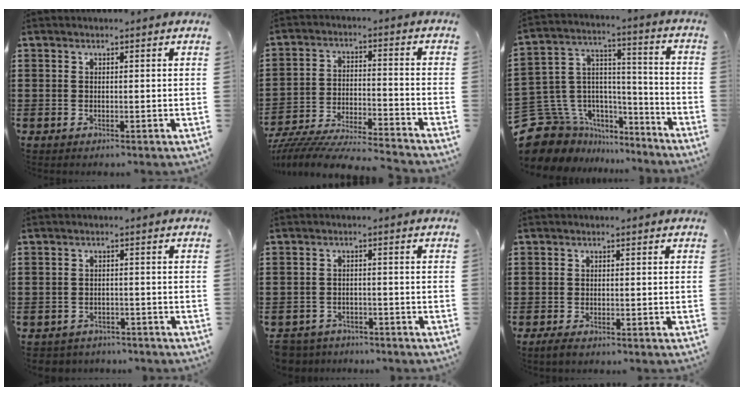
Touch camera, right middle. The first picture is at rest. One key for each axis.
{"total": 7.2, "fx": -7.0, "fy": 0.5, "fz": 1.6, "tx": -0.038, "ty": 0.002, "tz": -0.141}
{"total": 10.9, "fx": -7.5, "fy": 7.7, "fz": 1.9, "tx": -0.084, "ty": 0.007, "tz": -0.142}
{"total": 2.2, "fx": -2.1, "fy": 0.7, "fz": -0.3, "tx": -0.004, "ty": 0.001, "tz": -0.049}
{"total": 3.2, "fx": -3.1, "fy": 0.7, "fz": -0.2, "tx": -0.005, "ty": 0.000, "tz": -0.068}
{"total": 1.4, "fx": -1.0, "fy": 0.8, "fz": 0.5, "tx": -0.018, "ty": 0.000, "tz": -0.024}